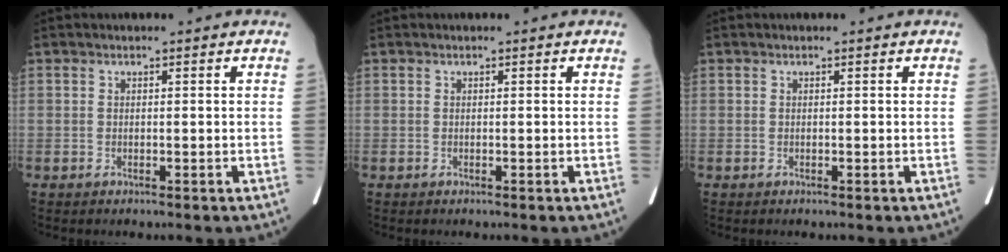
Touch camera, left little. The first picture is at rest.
{"total": 0.0}
{"total": 0.0}